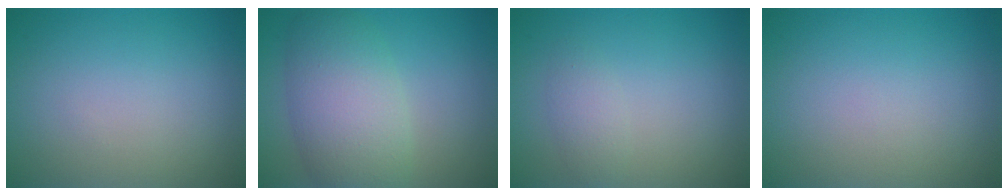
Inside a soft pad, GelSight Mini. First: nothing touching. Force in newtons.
{"total": 7.0, "press": 7.0, "slide": 0.2}
{"total": 1.5, "press": 1.5, "slide": 0.2}
{"total": 0.0}